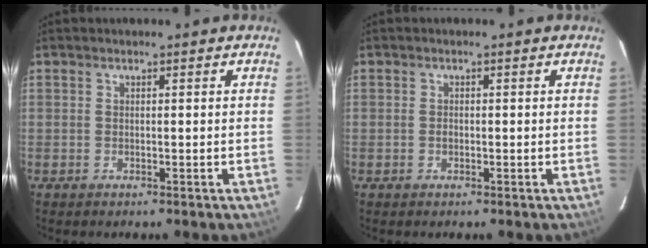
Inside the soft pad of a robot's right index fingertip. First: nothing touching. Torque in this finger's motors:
{"motor_torque": [0.19, 0.09, 0.02, -0.01]}